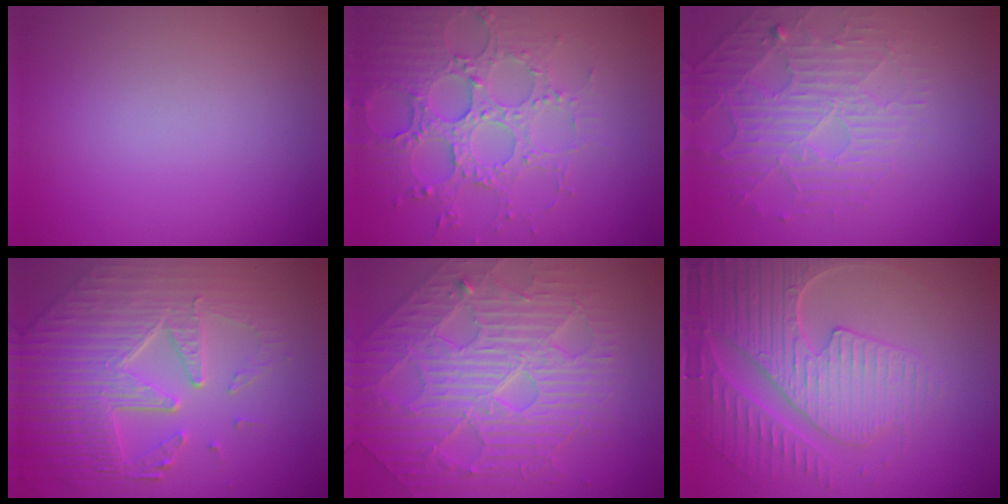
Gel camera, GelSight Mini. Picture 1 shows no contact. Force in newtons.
{"total": 4.7, "press": 4.6, "slide": 1.0}
{"total": 4.5, "press": 3.3, "slide": 3.1}
{"total": 8.7, "press": 6.0, "slide": 6.4}
{"total": 6.8, "press": 5.8, "slide": 3.5}
{"total": 6.7, "press": 5.5, "slide": 3.8}